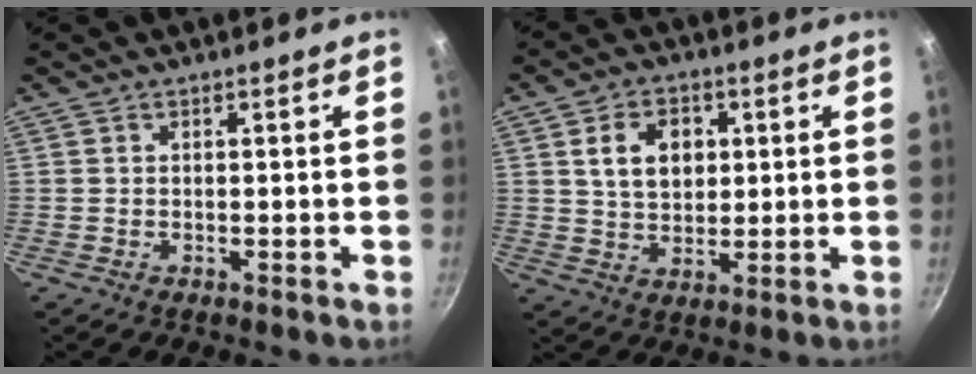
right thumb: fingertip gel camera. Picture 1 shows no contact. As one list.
[{"total": 9.0, "force": [2.3, 6.5, 5.8], "torque": [-0.075, -0.003, 0.040]}]